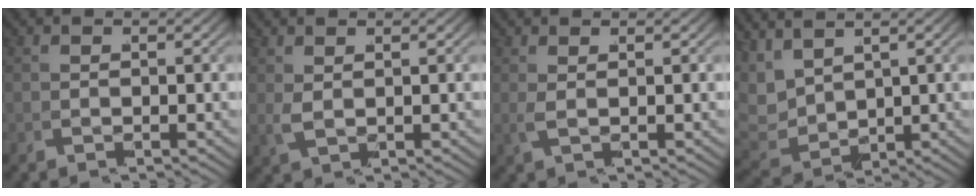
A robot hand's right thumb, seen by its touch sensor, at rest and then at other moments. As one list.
[{"total": 1.4, "force": [0.9, 0.3, 0.9], "torque": [-0.029, -0.005, 0.031]}, {"total": 1.2, "force": [0.7, 0.0, 0.9], "torque": [-0.033, -0.005, 0.022]}, {"total": 6.0, "force": [1.9, 4.3, 3.8], "torque": [-0.107, -0.023, 0.058]}]